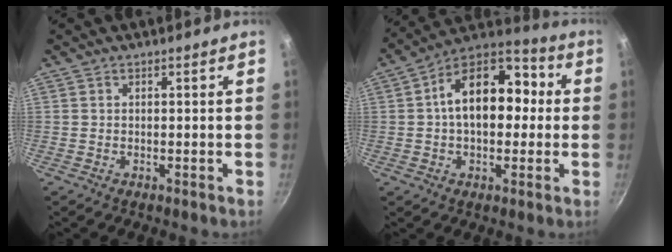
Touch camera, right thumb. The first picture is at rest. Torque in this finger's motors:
{"motor_torque": [0.36, 2.94, 1.54, -0.22, 0.43]}